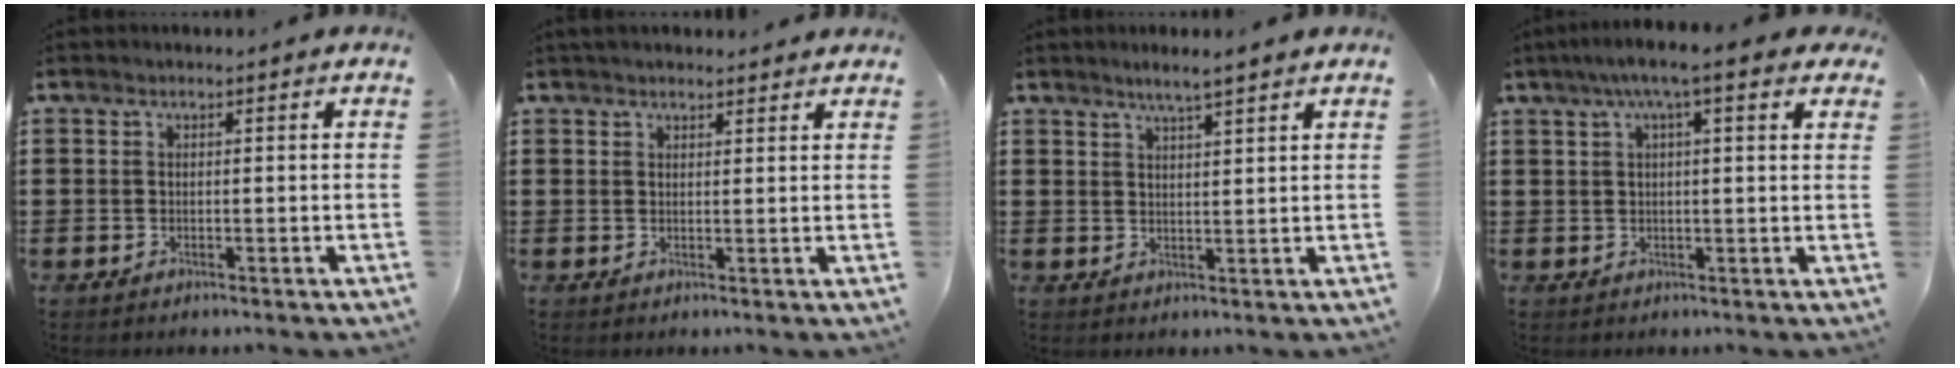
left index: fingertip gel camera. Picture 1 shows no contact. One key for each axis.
{"total": 1.9, "fx": 1.8, "fy": 0.4, "fz": 0.5, "tx": -0.013, "ty": 0.005, "tz": 0.035}
{"total": 3.1, "fx": 2.7, "fy": -0.1, "fz": 1.5, "tx": -0.034, "ty": -0.002, "tz": 0.047}
{"total": 5.9, "fx": 3.6, "fy": 0.6, "fz": 4.7, "tx": -0.099, "ty": 0.007, "tz": 0.061}